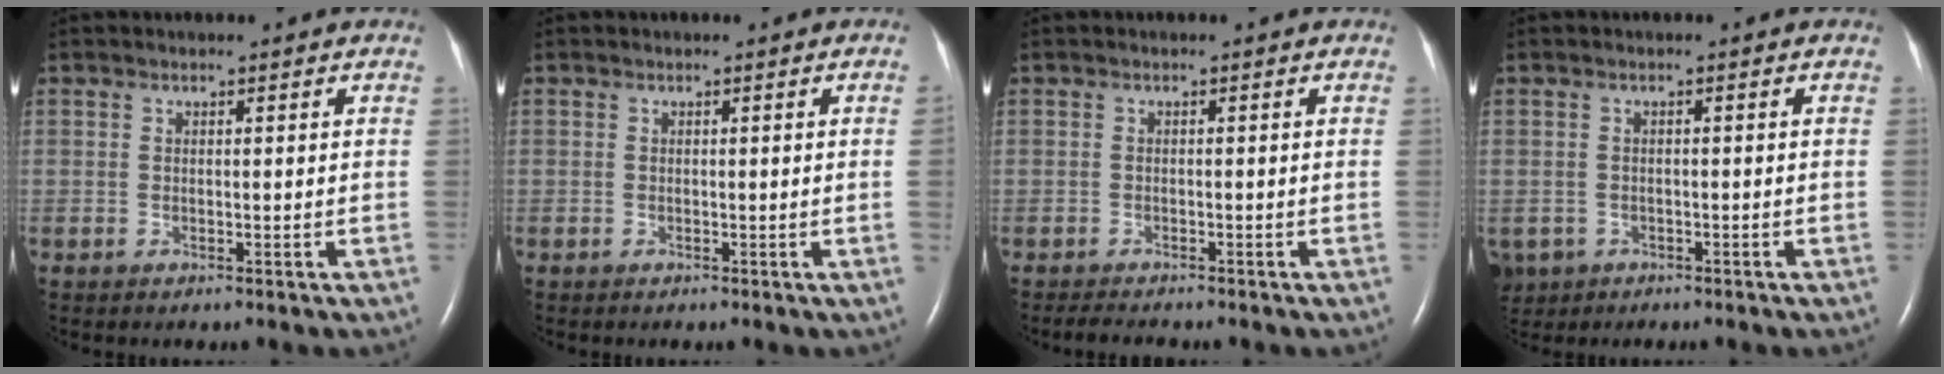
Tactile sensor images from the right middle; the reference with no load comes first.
{"total": 0.9, "force": [-0.1, -0.4, 0.8], "torque": [-0.007, 0.001, -0.004]}
{"total": 2.3, "force": [-2.1, 0.3, 0.9], "torque": [-0.021, -0.009, -0.031]}
{"total": 4.7, "force": [-2.7, 3.7, 1.0], "torque": [-0.025, 0.001, -0.042]}